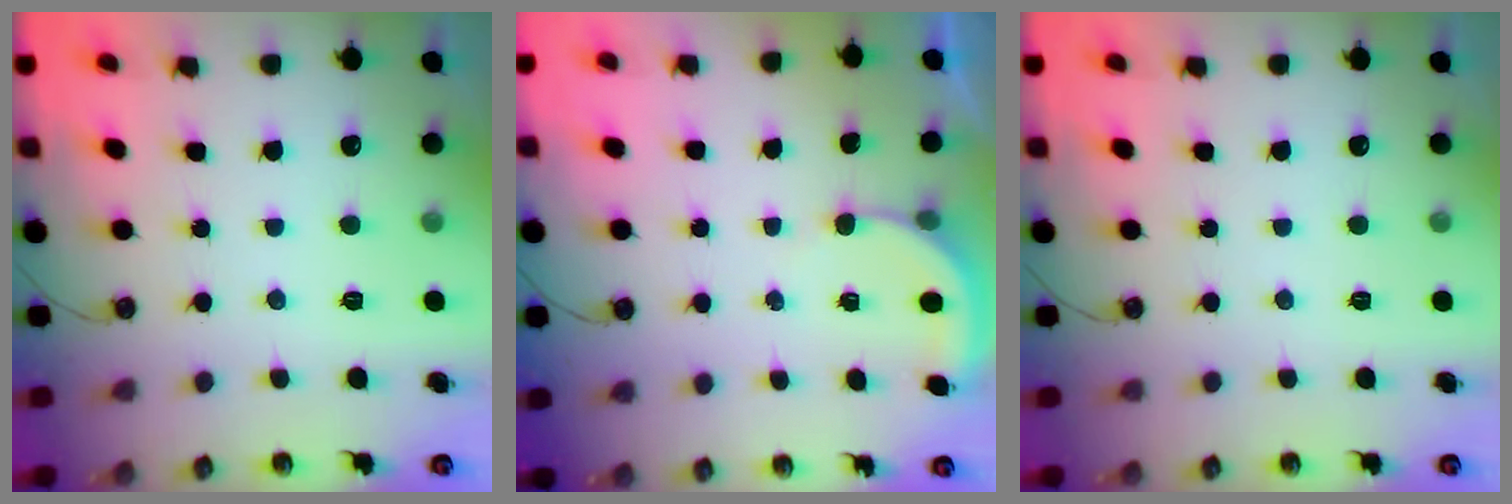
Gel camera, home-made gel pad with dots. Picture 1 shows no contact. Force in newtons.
{"total": 2.9, "press": 2.9, "slide": 0.2}
{"total": 0.0}